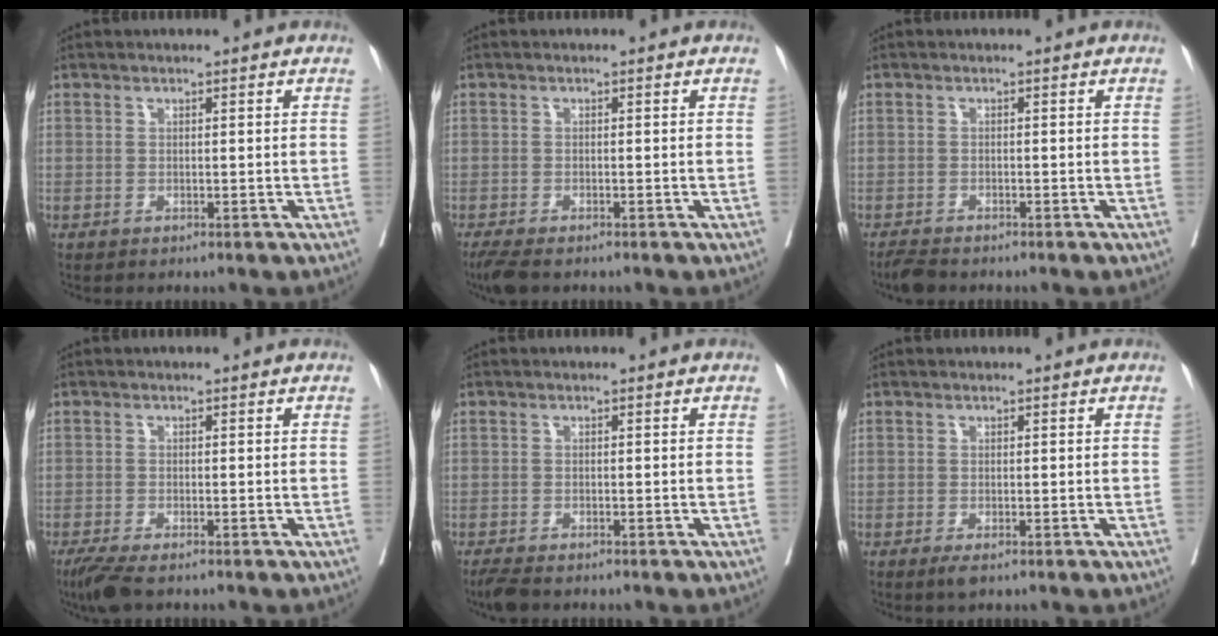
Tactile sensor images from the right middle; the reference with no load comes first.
{"total": 3.9, "force": [-3.0, 1.1, 2.2], "torque": [-0.043, -0.013, -0.049]}
{"total": 2.3, "force": [-2.1, 0.5, 0.8], "torque": [-0.019, -0.008, -0.036]}
{"total": 4.1, "force": [-3.1, 0.8, 2.6], "torque": [-0.048, -0.012, -0.054]}
{"total": 3.0, "force": [-2.5, 0.7, 1.5], "torque": [-0.030, -0.010, -0.041]}
{"total": 1.6, "force": [-1.0, 0.4, 1.2], "torque": [-0.021, -0.006, -0.014]}